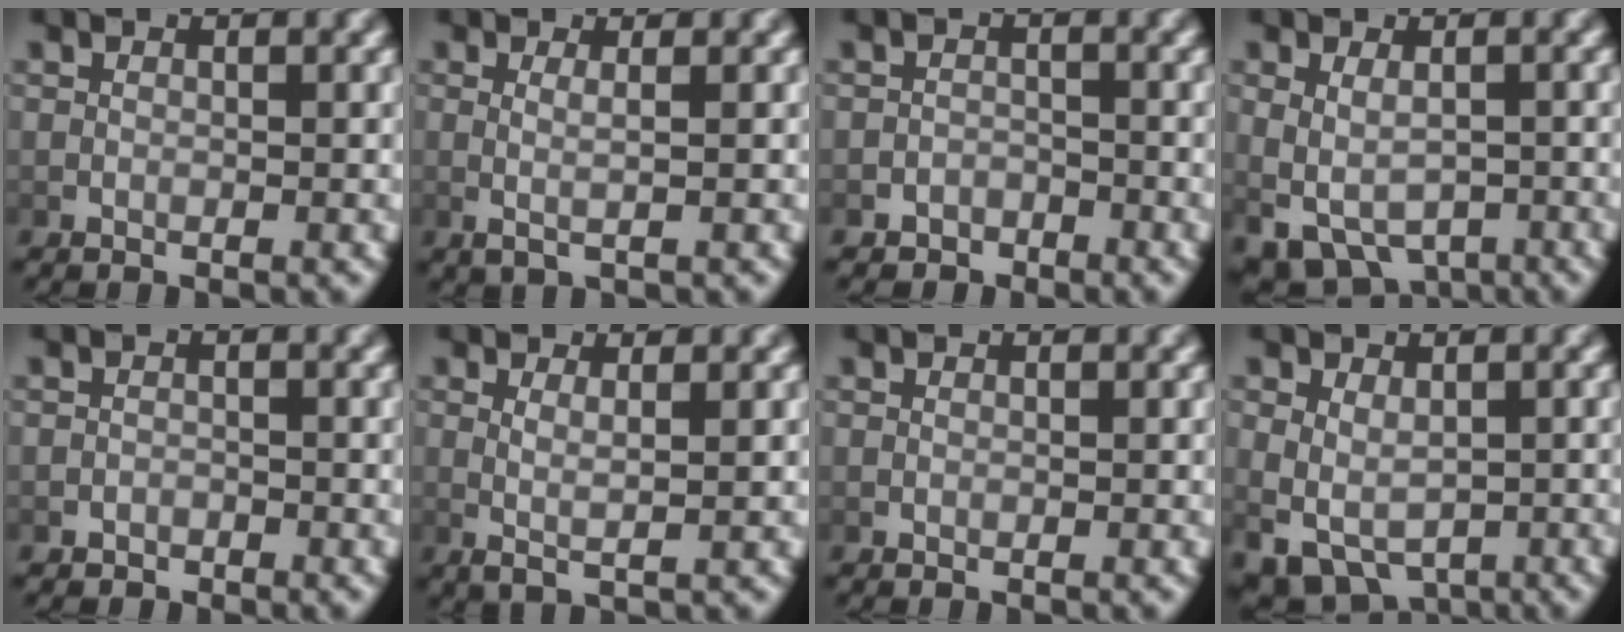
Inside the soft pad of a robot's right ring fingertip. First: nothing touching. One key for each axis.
{"total": 1.5, "fx": 0.3, "fy": 0.0, "fz": 1.5, "tx": -0.034, "ty": -0.011, "tz": 0.013}
{"total": 2.4, "fx": -2.2, "fy": 1.1, "fz": -0.3, "tx": 0.014, "ty": -0.006, "tz": -0.037}
{"total": 6.6, "fx": -3.1, "fy": 4.8, "fz": 3.3, "tx": -0.074, "ty": -0.042, "tz": -0.034}
{"total": 1.1, "fx": -1.0, "fy": 0.5, "fz": -0.1, "tx": 0.002, "ty": -0.008, "tz": -0.014}
{"total": 2.1, "fx": 0.7, "fy": 0.2, "fz": 2.0, "tx": -0.041, "ty": -0.015, "tz": 0.024}
{"total": 0.0}
{"total": 6.0, "fx": -2.5, "fy": 4.6, "fz": 3.0, "tx": -0.073, "ty": -0.050, "tz": -0.018}